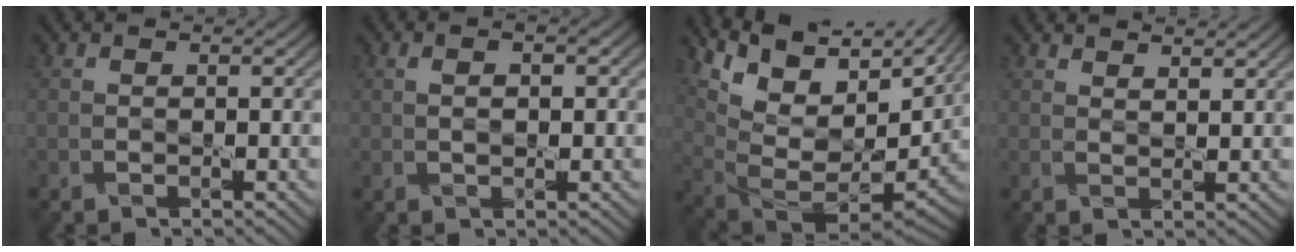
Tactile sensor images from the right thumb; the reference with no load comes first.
{"total": 2.8, "force": [0.6, 1.3, 2.4], "torque": [-0.034, -0.007, 0.007]}
{"total": 14.9, "force": [7.4, 7.9, 10.3], "torque": [-0.226, 0.010, 0.142]}
{"total": 2.3, "force": [2.0, 0.4, 1.0], "torque": [-0.017, -0.006, 0.040]}